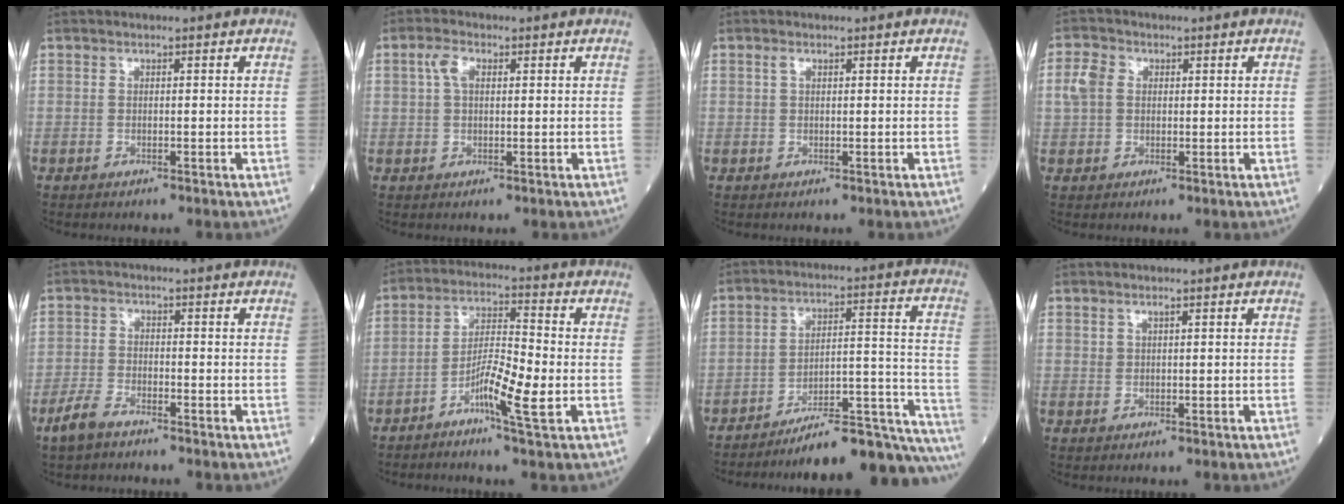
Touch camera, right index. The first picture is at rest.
{"total": 2.9, "force": [1.0, 1.5, 2.3], "torque": [-0.052, 0.013, 0.020]}
{"total": 0.8, "force": [0.4, 0.3, 0.6], "torque": [-0.016, 0.005, 0.007]}
{"total": 3.8, "force": [0.6, 3.1, 2.2], "torque": [-0.064, 0.015, 0.010]}
{"total": 3.7, "force": [-3.0, 1.1, 1.9], "torque": [-0.047, -0.002, -0.059]}
{"total": 7.7, "force": [-3.1, 0.3, 7.0], "torque": [-0.129, 0.002, -0.059]}
{"total": 22.4, "force": [-21.0, 0.1, 8.0], "torque": [-0.035, 0.036, -0.290]}
{"total": 0.8, "force": [0.6, 0.3, 0.5], "torque": [-0.007, -0.002, 0.010]}